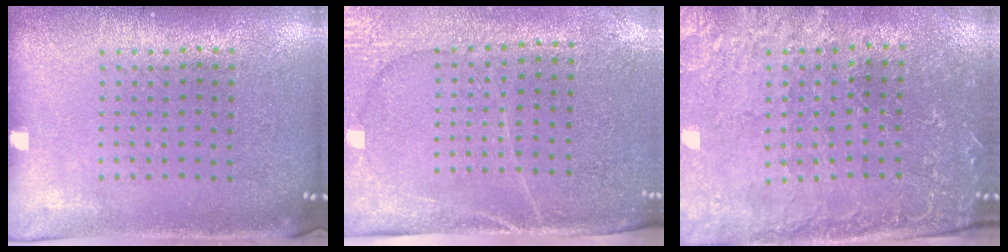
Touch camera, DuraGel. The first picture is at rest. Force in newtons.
{"total": 2.9, "press": 2.7, "slide": 1.2}
{"total": 1.0, "press": 0.9, "slide": 0.3}